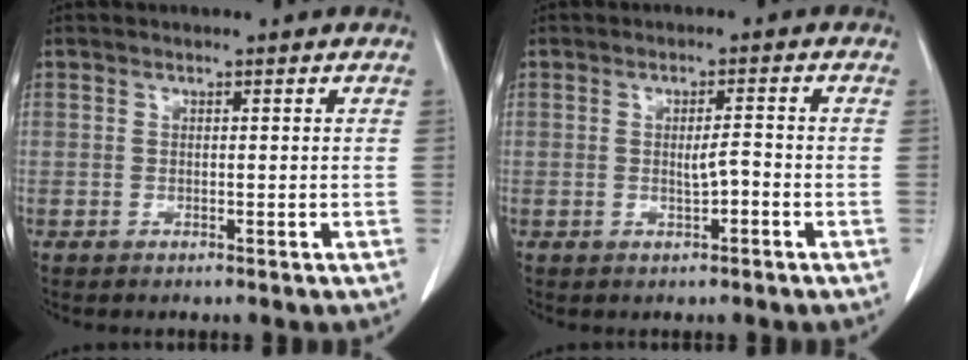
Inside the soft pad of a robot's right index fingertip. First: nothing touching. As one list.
[{"total": 2.3, "force": [-0.6, 0.4, 2.2], "torque": [-0.035, 0.002, -0.011]}]